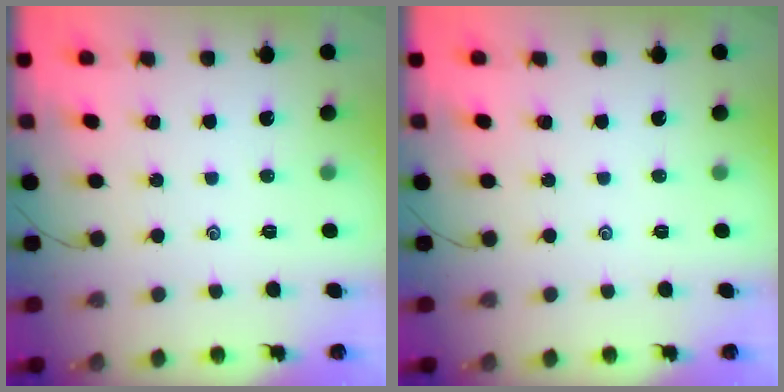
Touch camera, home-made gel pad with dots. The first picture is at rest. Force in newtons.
{"total": 0.0}